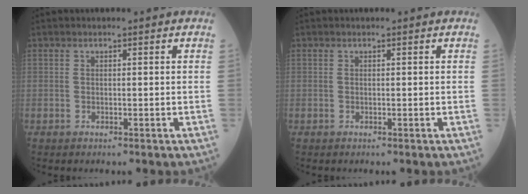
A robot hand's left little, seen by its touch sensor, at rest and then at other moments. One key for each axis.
{"total": 0.0}